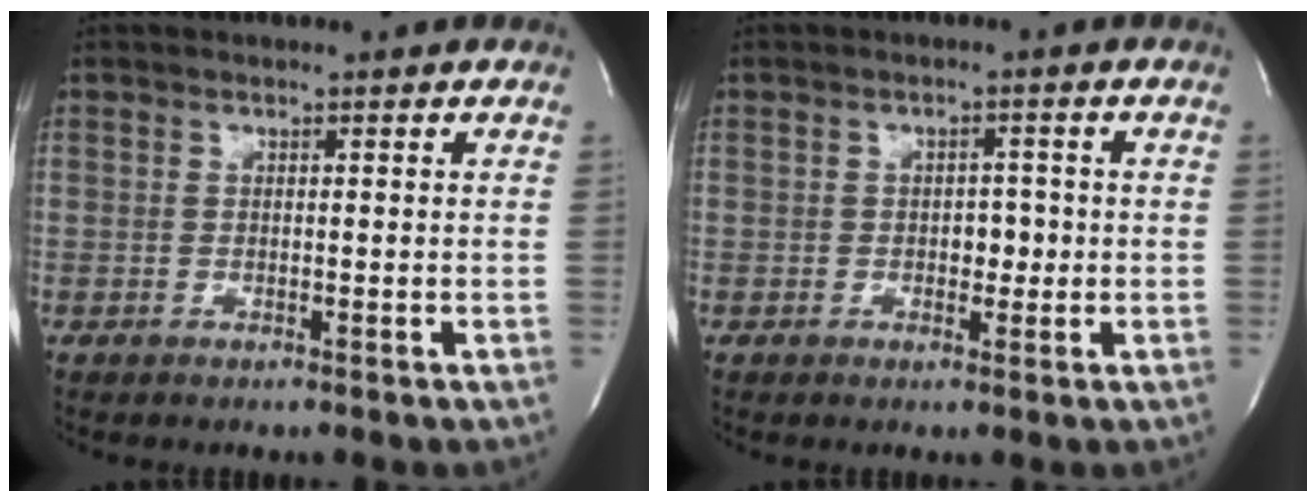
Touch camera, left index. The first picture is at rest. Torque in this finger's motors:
{"motor_torque": [0.20, -0.17, 0.01, 0.00]}